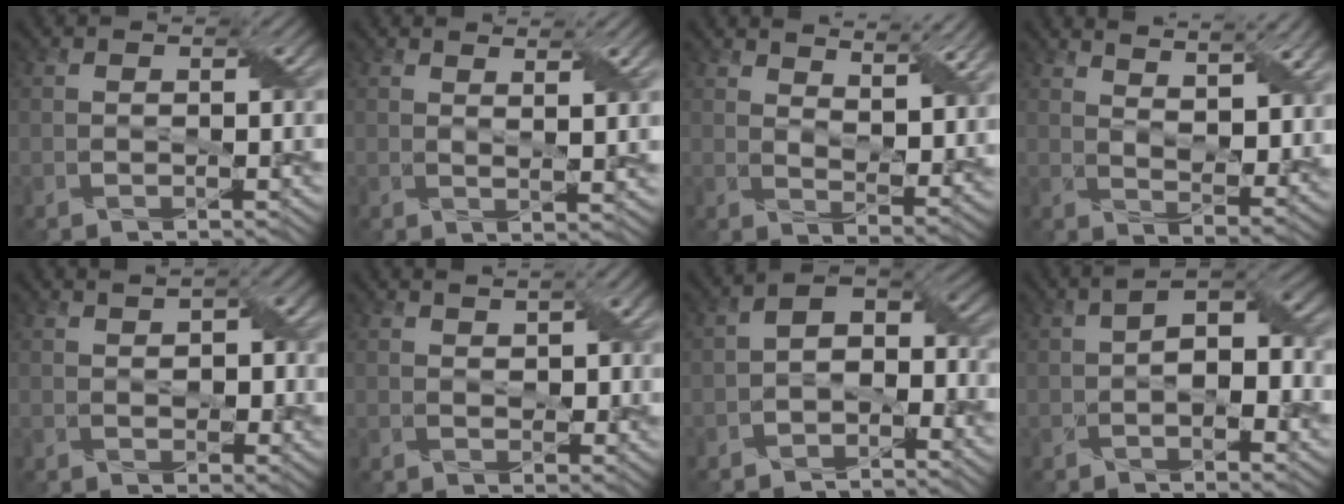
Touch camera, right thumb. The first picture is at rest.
{"total": 3.1, "force": [1.8, 0.4, 2.4], "torque": [-0.049, -0.002, 0.035]}
{"total": 8.9, "force": [6.5, 2.9, 5.5], "torque": [-0.097, -0.007, 0.100]}
{"total": 10.5, "force": [7.0, 3.2, 7.1], "torque": [-0.125, 0.005, 0.101]}
{"total": 4.1, "force": [1.3, 2.4, 3.2], "torque": [-0.049, -0.005, 0.029]}
{"total": 3.0, "force": [1.6, 1.5, 2.1], "torque": [-0.039, -0.001, 0.035]}
{"total": 5.3, "force": [-2.5, 3.2, 3.4], "torque": [-0.047, 0.005, -0.055]}
{"total": 8.1, "force": [-0.5, 4.2, 6.9], "torque": [-0.113, -0.004, -0.006]}